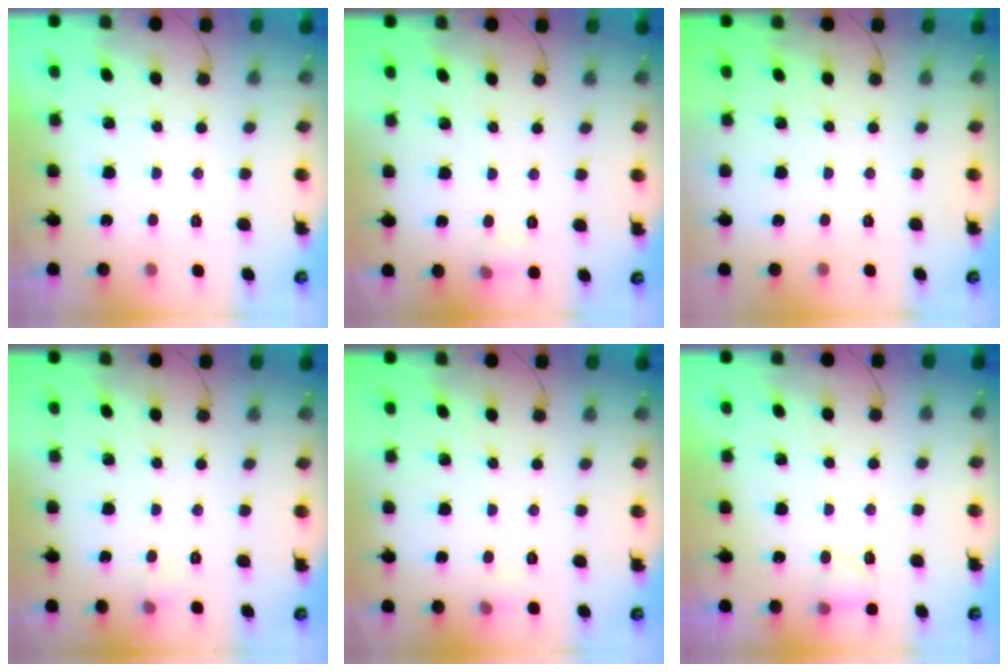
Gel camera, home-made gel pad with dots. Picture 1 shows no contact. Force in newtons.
{"total": 4.6, "press": 4.4, "slide": 1.4}
{"total": 0.0}
{"total": 3.6, "press": 3.5, "slide": 1.0}
{"total": 4.0, "press": 3.8, "slide": 1.2}
{"total": 4.7, "press": 4.4, "slide": 1.6}